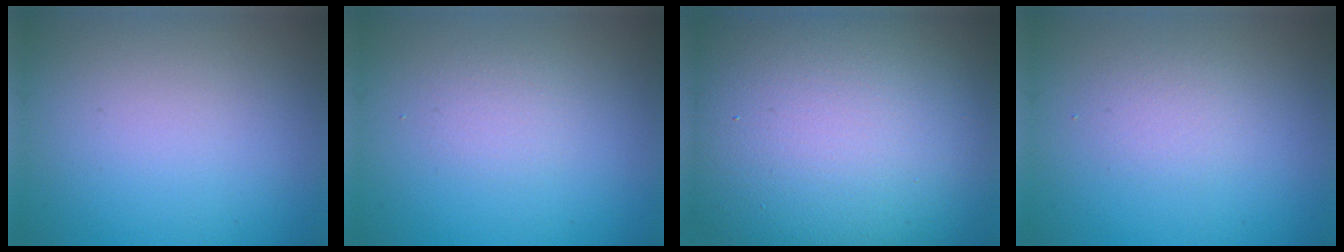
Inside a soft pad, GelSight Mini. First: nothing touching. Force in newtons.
{"total": 1.2, "press": 1.2, "slide": 0.1}
{"total": 21.0, "press": 21.0, "slide": 1.1}
{"total": 1.3, "press": 1.3, "slide": 0.0}